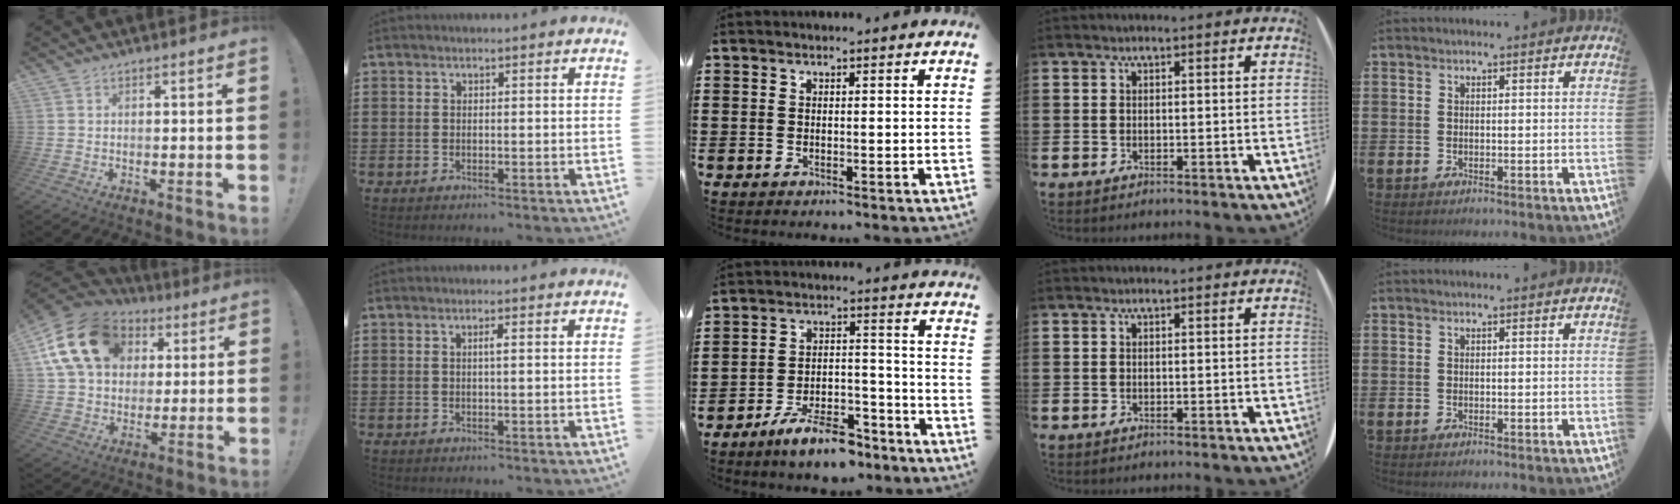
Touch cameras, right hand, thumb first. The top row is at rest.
{"thumb": {"total": 19.2, "force": [6.8, 14.3, 10.8], "torque": [-0.176, -0.017, 0.134]}, "index": {"total": 1.0, "force": [0.1, 0.0, 1.0], "torque": [-0.020, -0.003, 0.001]}, "middle": {"total": 8.6, "force": [-7.3, 2.1, 4.1], "torque": [-0.073, 0.019, -0.136]}}